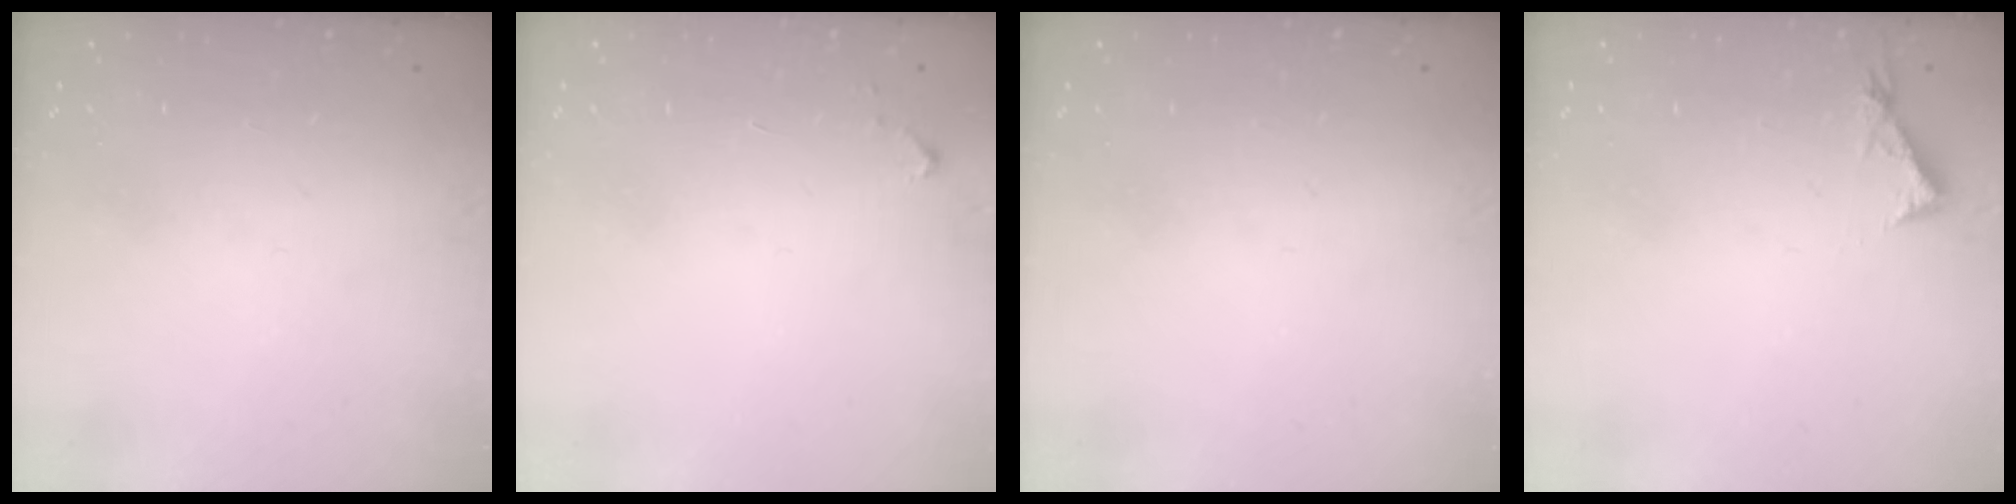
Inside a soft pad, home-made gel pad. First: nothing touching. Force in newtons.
{"total": 2.6, "press": 2.6, "slide": 0.4}
{"total": 0.0}
{"total": 3.8, "press": 3.7, "slide": 0.4}